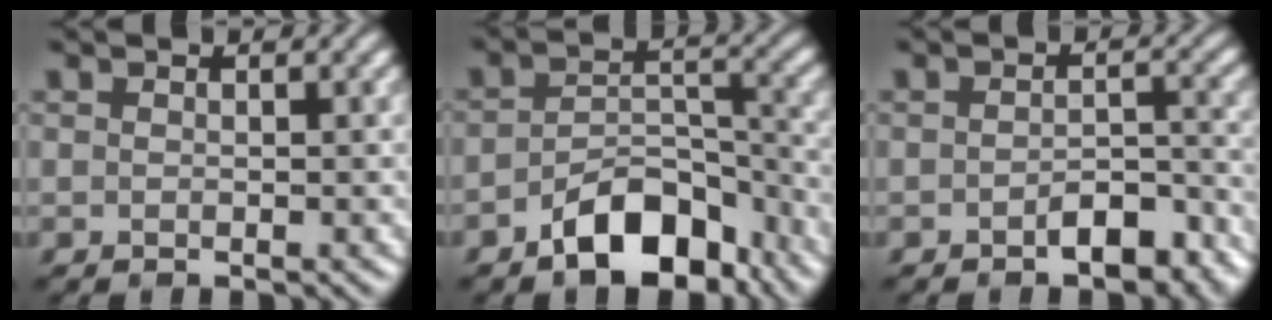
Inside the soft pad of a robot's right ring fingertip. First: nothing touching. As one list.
[{"total": 7.3, "force": [-4.7, 3.7, 4.2], "torque": [-0.062, -0.003, -0.080]}, {"total": 3.8, "force": [-2.3, 1.7, 2.4], "torque": [-0.035, 0.007, -0.032]}]